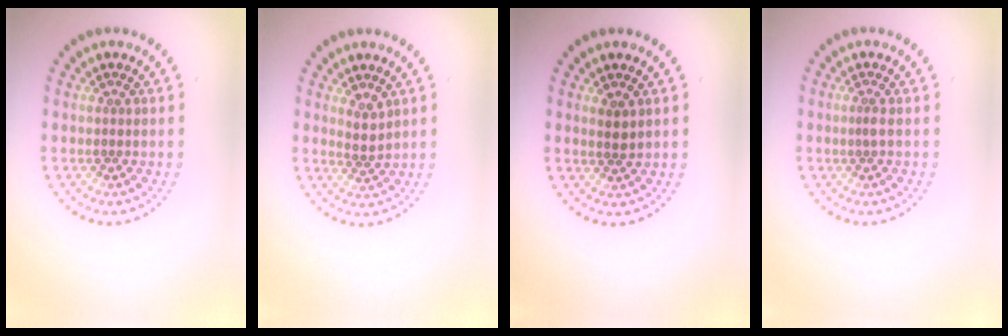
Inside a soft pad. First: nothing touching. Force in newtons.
{"total": 1.7, "press": 1.3, "slide": 1.1}
{"total": 1.4, "press": 1.2, "slide": 0.6}
{"total": 0.9, "press": 0.5, "slide": 0.7}